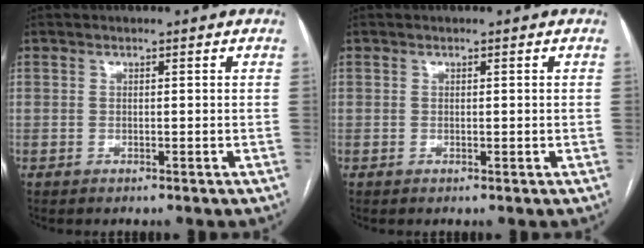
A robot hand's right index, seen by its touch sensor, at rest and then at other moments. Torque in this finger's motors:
{"motor_torque": [-0.11, 0.01, -0.03, -0.01]}